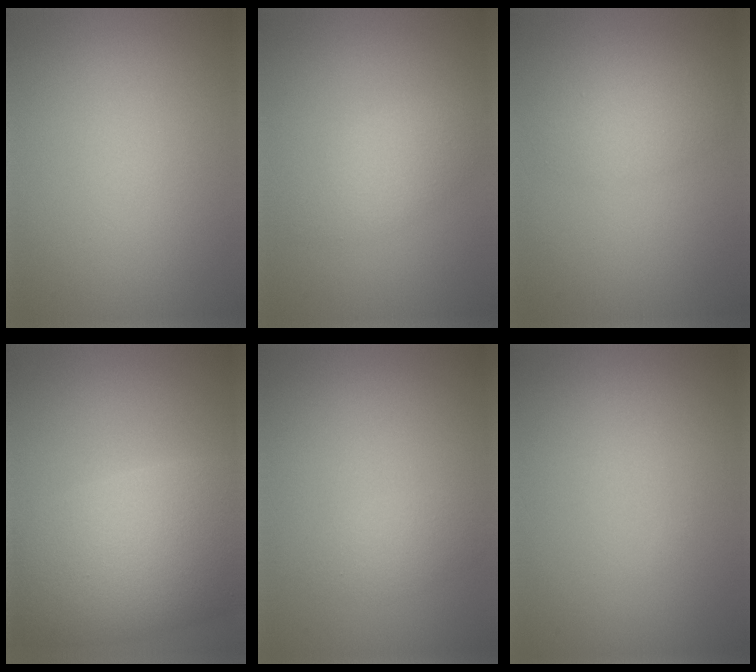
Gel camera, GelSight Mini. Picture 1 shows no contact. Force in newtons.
{"total": 2.7, "press": 2.6, "slide": 0.0}
{"total": 2.3, "press": 2.3, "slide": 0.1}
{"total": 12.4, "press": 12.4, "slide": 0.5}
{"total": 1.6, "press": 1.6, "slide": 0.1}
{"total": 0.0}